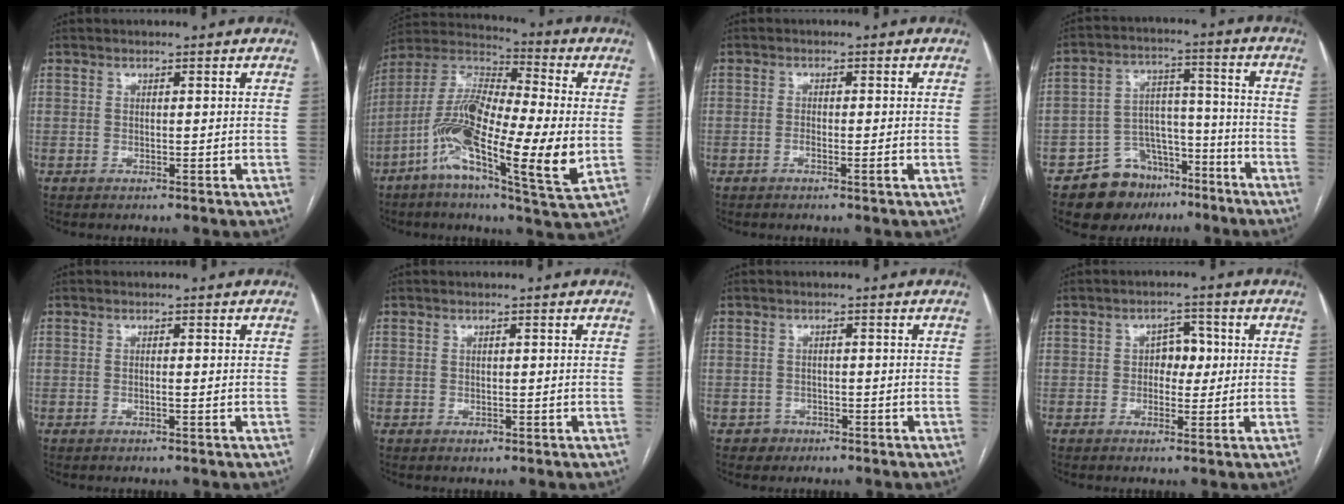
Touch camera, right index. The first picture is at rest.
{"total": 19.6, "force": [-4.1, 3.8, 18.8], "torque": [-0.368, -0.003, -0.081]}
{"total": 1.7, "force": [-0.8, 0.1, 1.5], "torque": [-0.025, 0.000, -0.015]}
{"total": 11.3, "force": [-8.0, 7.2, 3.4], "torque": [-0.046, 0.050, -0.124]}
{"total": 0.5, "force": [-0.2, -0.1, 0.5], "torque": [-0.009, 0.000, -0.003]}
{"total": 0.8, "force": [-0.3, 0.7, 0.2], "torque": [-0.001, 0.002, -0.003]}
{"total": 2.9, "force": [-1.8, 2.2, -0.5], "torque": [0.014, 0.013, -0.030]}
{"total": 3.6, "force": [0.1, 2.5, 2.6], "torque": [-0.031, 0.013, 0.000]}